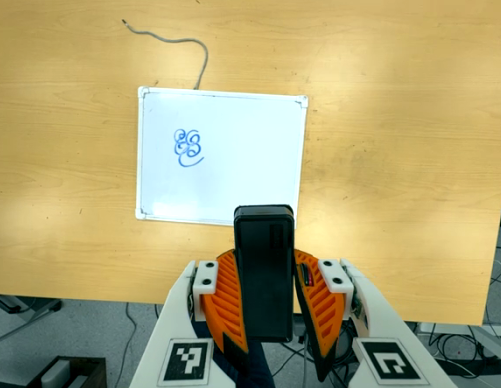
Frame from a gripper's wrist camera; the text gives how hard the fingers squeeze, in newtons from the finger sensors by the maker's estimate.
{"total": 10.0, "left": 8.1, "right": 11.9}